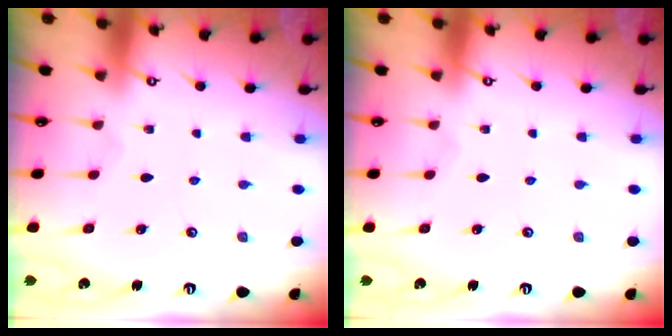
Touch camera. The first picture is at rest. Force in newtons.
{"total": 0.0}